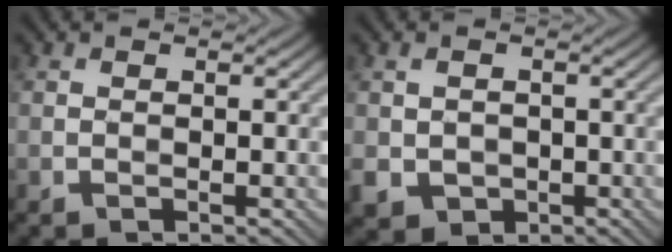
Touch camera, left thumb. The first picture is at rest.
{"total": 3.4, "force": [-0.9, 2.9, 1.4], "torque": [-0.045, -0.013, -0.013]}